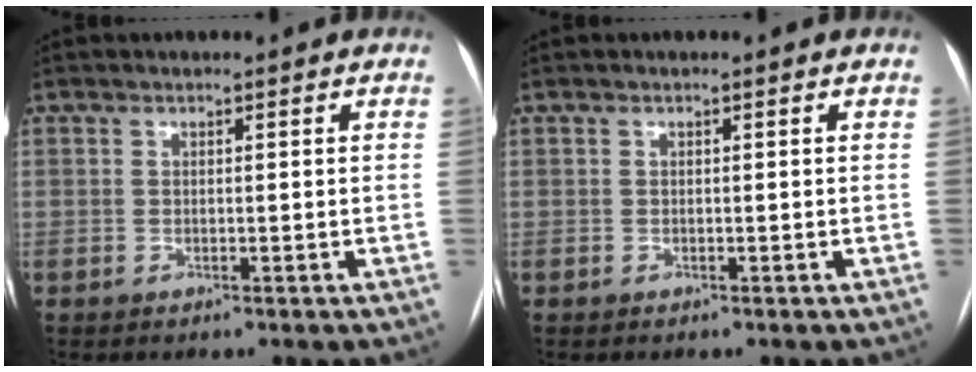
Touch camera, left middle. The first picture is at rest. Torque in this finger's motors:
{"motor_torque": [0.00, 0.00, -0.05, 0.00]}